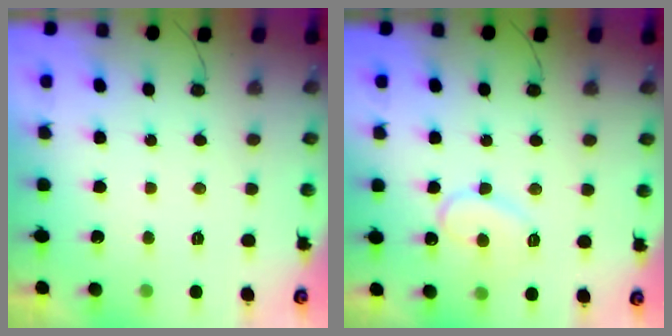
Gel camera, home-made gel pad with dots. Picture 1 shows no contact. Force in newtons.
{"total": 11.0, "press": 11.0, "slide": 1.0}